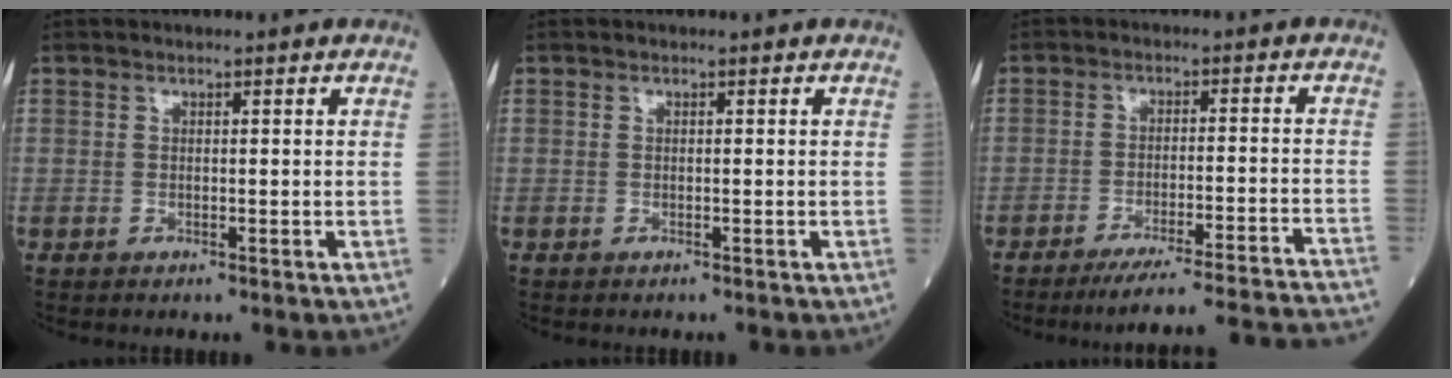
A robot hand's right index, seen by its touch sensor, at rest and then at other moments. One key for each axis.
{"total": 0.0}
{"total": 22.2, "fx": -21.0, "fy": -1.8, "fz": 7.1, "tx": -0.042, "ty": -0.028, "tz": -0.272}